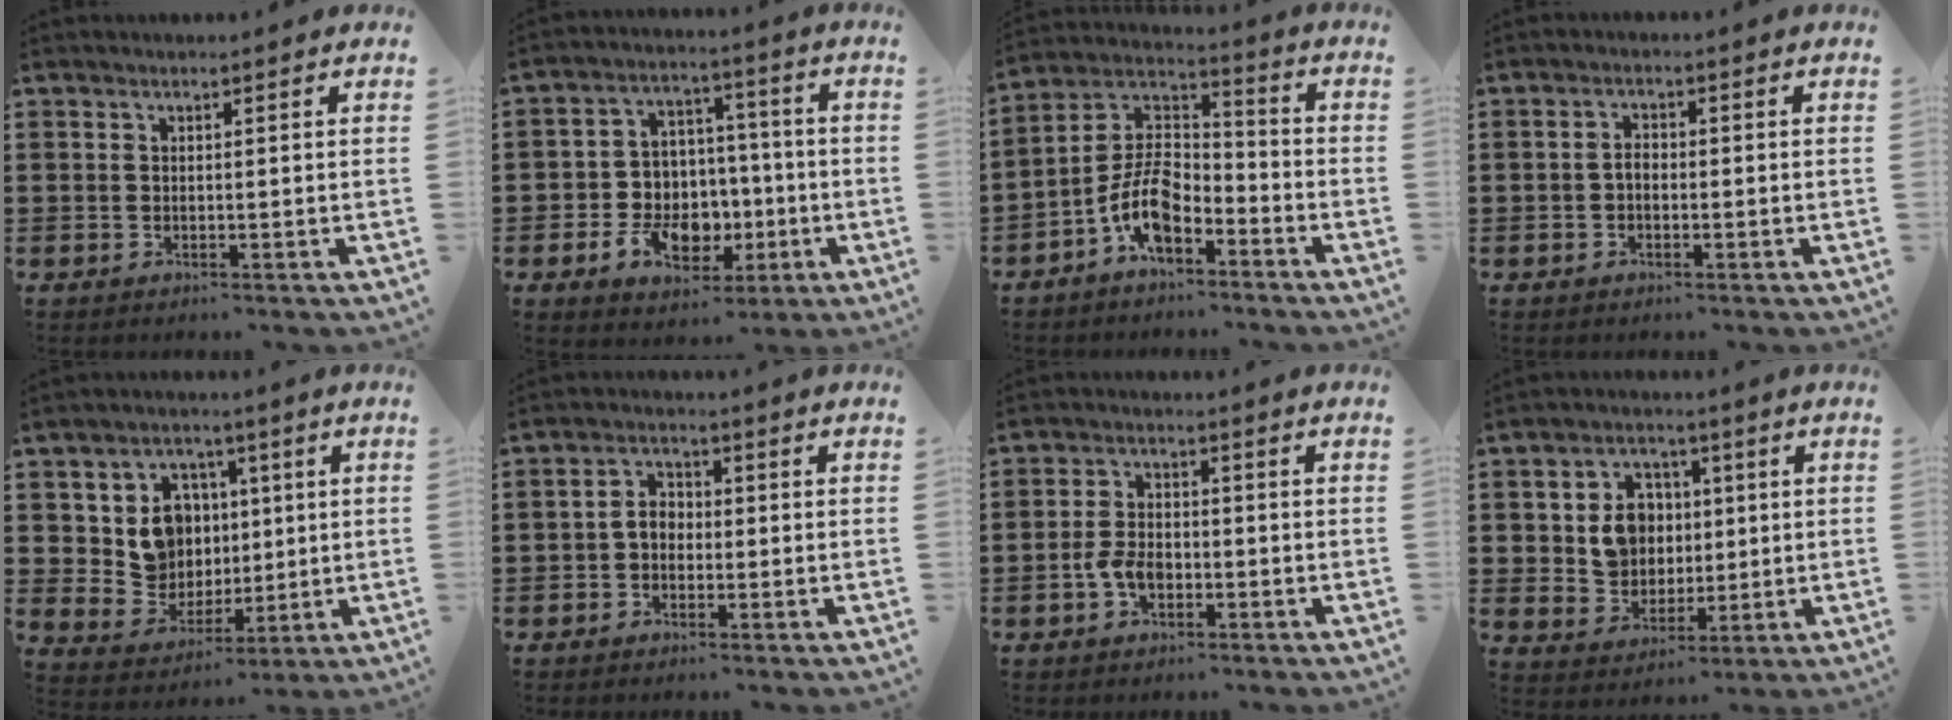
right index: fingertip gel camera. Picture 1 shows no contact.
{"total": 9.1, "force": [-2.6, 7.4, 4.5], "torque": [-0.095, 0.021, -0.036]}
{"total": 8.6, "force": [-4.9, 4.0, 5.8], "torque": [-0.135, -0.008, -0.099]}
{"total": 1.6, "force": [-0.7, 0.9, 1.1], "torque": [-0.023, 0.002, -0.014]}
{"total": 8.9, "force": [2.1, 8.0, 3.2], "torque": [-0.086, 0.009, 0.044]}
{"total": 2.9, "force": [-0.6, 2.0, 2.0], "torque": [-0.040, 0.007, -0.013]}
{"total": 4.1, "force": [-1.5, 2.4, 3.0], "torque": [-0.068, -0.002, -0.029]}
{"total": 7.2, "force": [0.9, 6.4, 3.1], "torque": [-0.079, 0.019, 0.016]}